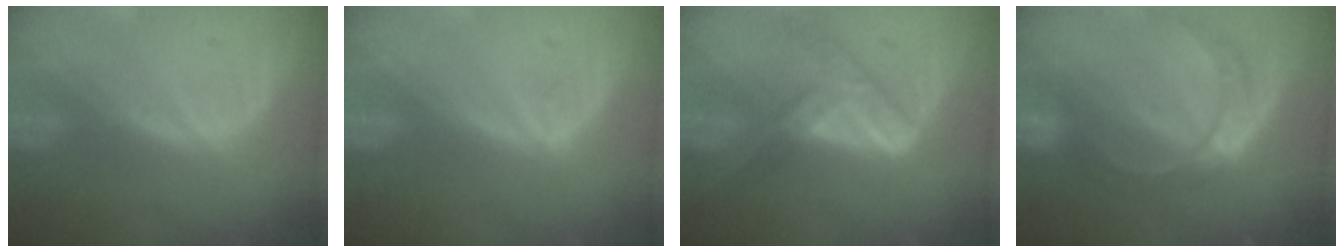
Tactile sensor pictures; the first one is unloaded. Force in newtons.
{"total": 0.9, "press": 0.6, "slide": 0.6}
{"total": 7.2, "press": 6.1, "slide": 3.9}
{"total": 8.3, "press": 7.0, "slide": 4.5}